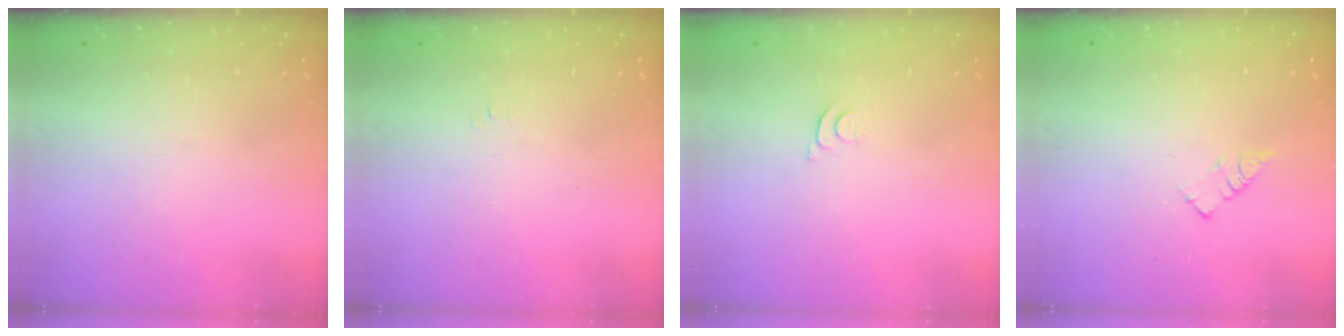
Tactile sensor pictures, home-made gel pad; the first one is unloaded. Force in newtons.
{"total": 2.5, "press": 2.5, "slide": 0.3}
{"total": 3.2, "press": 3.2, "slide": 0.4}
{"total": 3.6, "press": 3.6, "slide": 0.4}